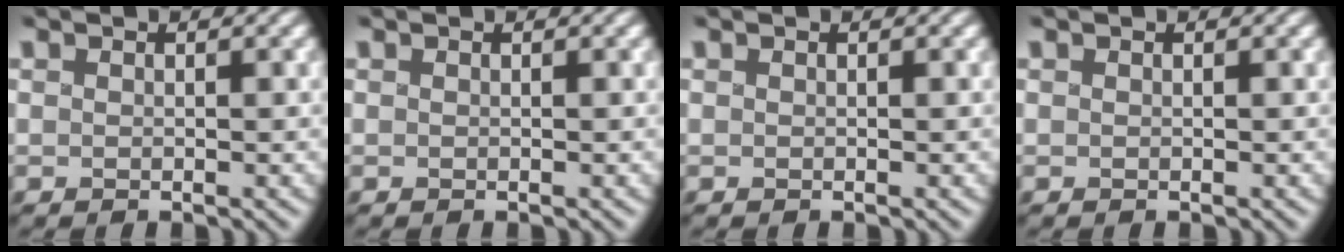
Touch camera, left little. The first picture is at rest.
{"total": 0.0}
{"total": 0.0}
{"total": 0.0}